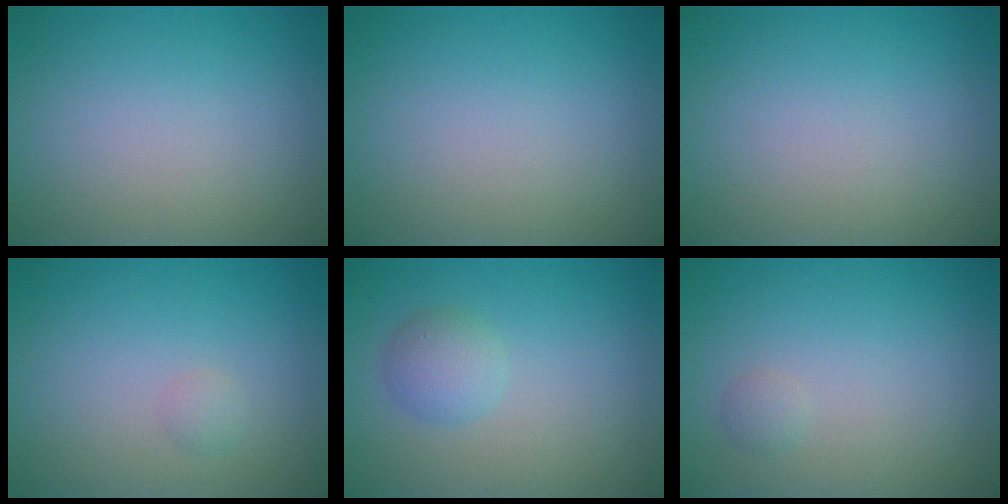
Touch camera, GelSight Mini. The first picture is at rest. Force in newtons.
{"total": 0.0}
{"total": 0.0}
{"total": 0.7, "press": 0.7, "slide": 0.0}
{"total": 2.2, "press": 2.2, "slide": 0.1}
{"total": 0.7, "press": 0.7, "slide": 0.0}